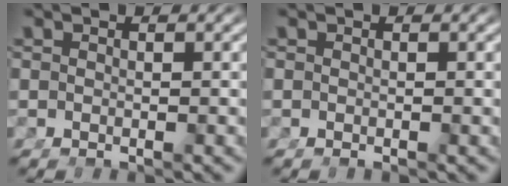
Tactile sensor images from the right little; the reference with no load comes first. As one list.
[{"total": 0.0}]